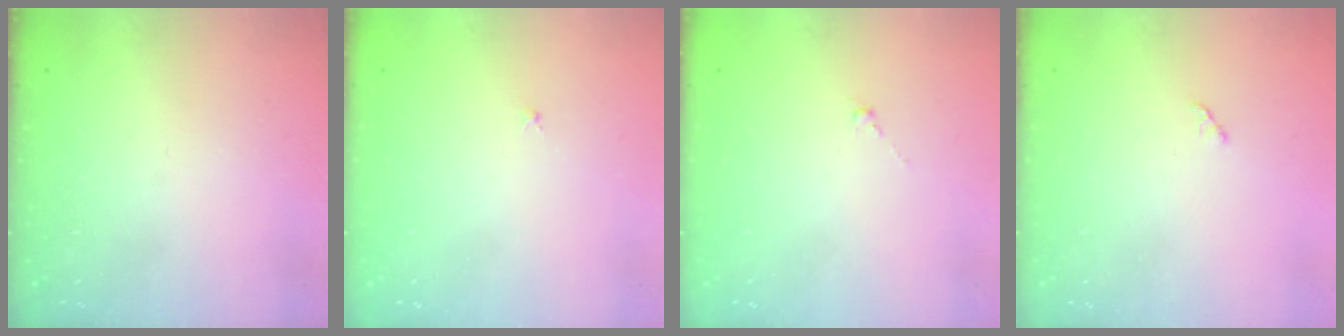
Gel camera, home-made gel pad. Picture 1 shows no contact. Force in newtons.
{"total": 1.0, "press": 0.9, "slide": 0.3}
{"total": 0.6, "press": 0.4, "slide": 0.4}
{"total": 2.8, "press": 2.8, "slide": 0.4}